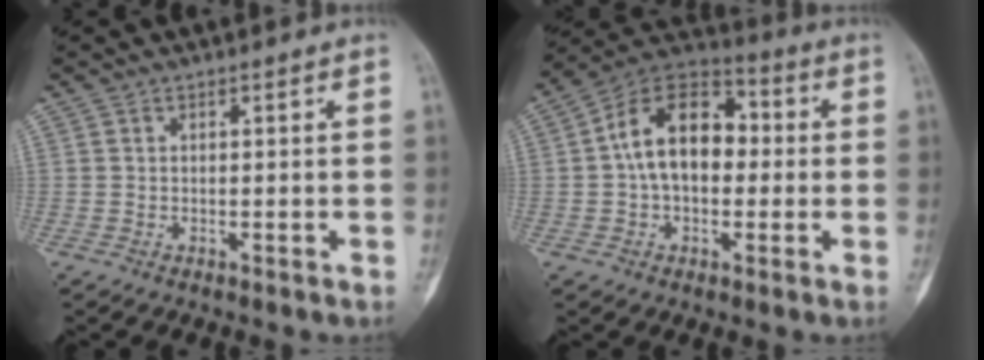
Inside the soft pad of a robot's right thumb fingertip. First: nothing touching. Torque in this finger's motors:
{"motor_torque": [-0.05, 0.50, 0.88, -0.58, 0.37]}